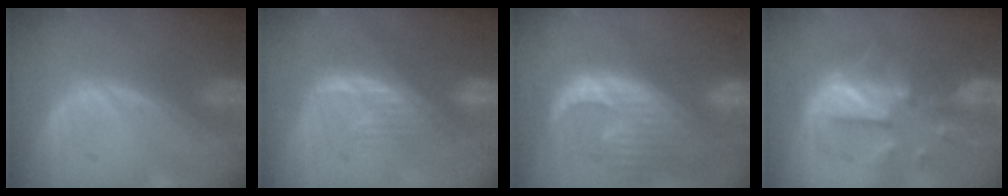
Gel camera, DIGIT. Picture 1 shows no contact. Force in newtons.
{"total": 8.1, "press": 7.4, "slide": 3.3}
{"total": 13.4, "press": 11.4, "slide": 7.0}
{"total": 9.6, "press": 9.6, "slide": 0.6}